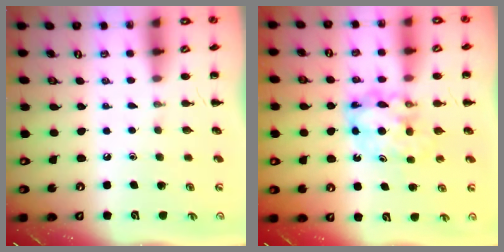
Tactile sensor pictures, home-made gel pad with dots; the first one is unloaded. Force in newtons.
{"total": 8.0, "press": 7.8, "slide": 1.5}